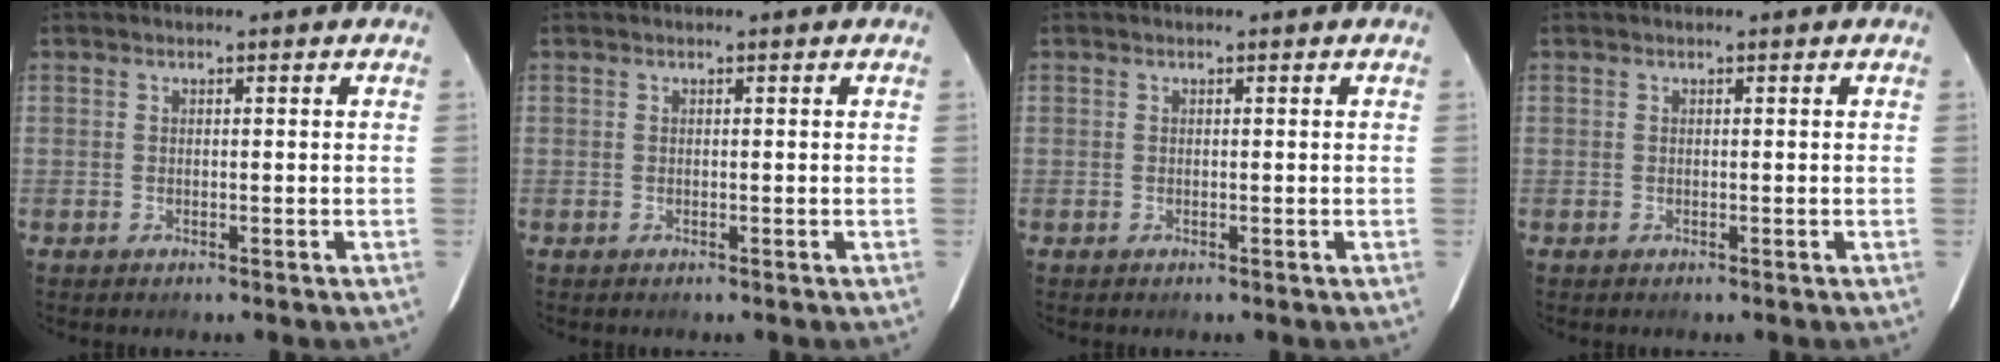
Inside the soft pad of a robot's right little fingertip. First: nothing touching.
{"total": 0.0}
{"total": 0.0}
{"total": 0.0}